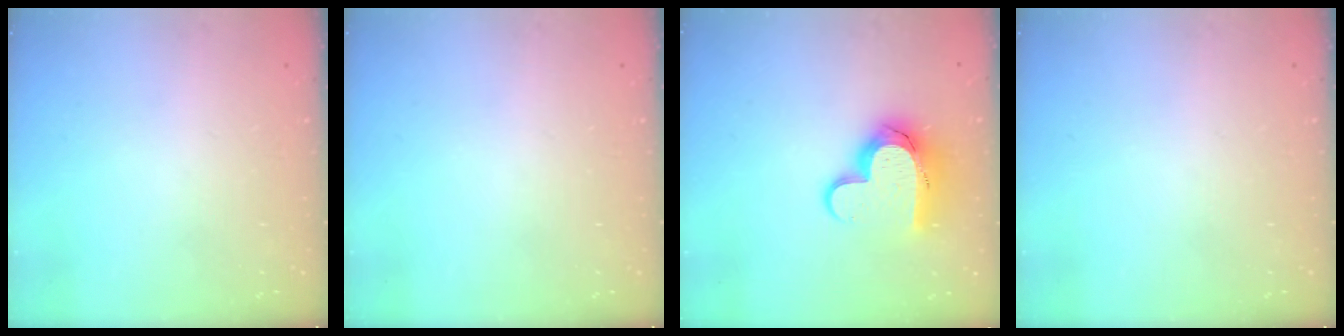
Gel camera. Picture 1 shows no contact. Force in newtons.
{"total": 0.0}
{"total": 14.9, "press": 14.9, "slide": 1.3}
{"total": 0.0}